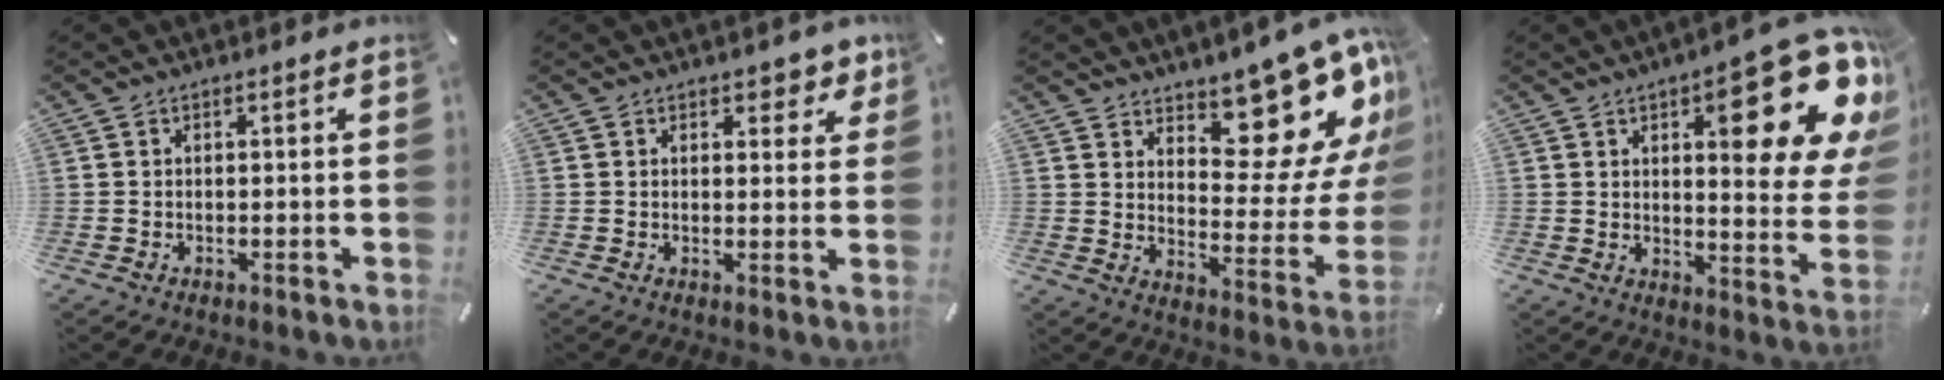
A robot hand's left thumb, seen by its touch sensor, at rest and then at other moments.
{"total": 4.5, "force": [3.0, 2.8, 1.8], "torque": [-0.005, -0.016, 0.047]}
{"total": 17.4, "force": [13.3, 7.1, 8.8], "torque": [-0.083, -0.135, 0.222]}
{"total": 22.0, "force": [10.6, 7.7, 17.8], "torque": [-0.215, -0.075, 0.157]}